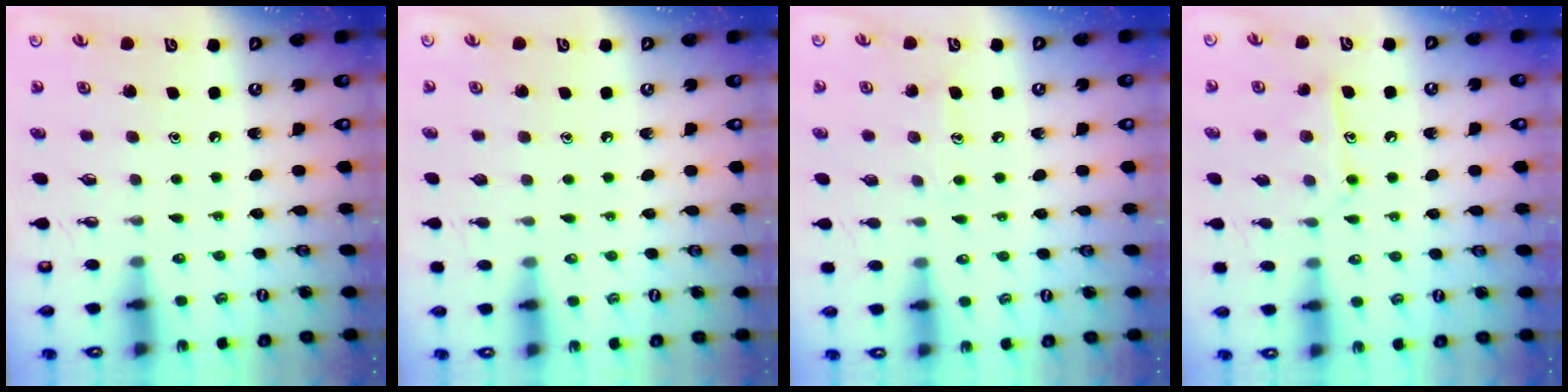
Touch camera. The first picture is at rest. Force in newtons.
{"total": 0.0}
{"total": 6.5, "press": 6.5, "slide": 0.6}
{"total": 11.7, "press": 11.7, "slide": 0.6}